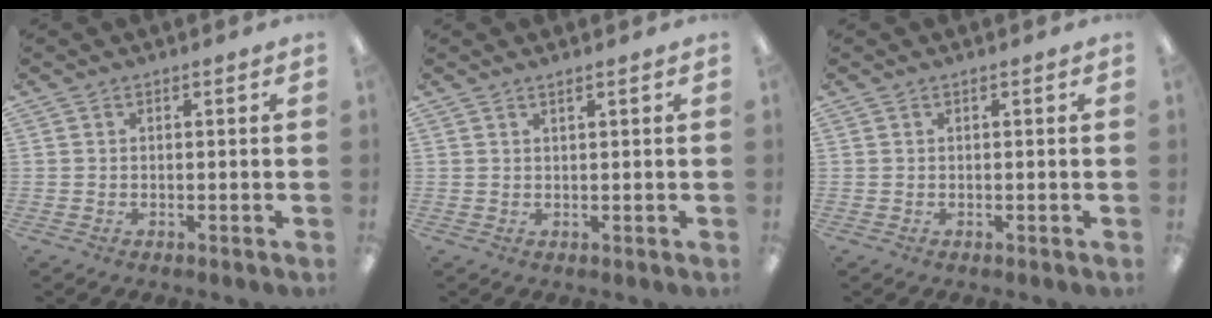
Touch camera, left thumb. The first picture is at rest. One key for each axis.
{"total": 1.1, "fx": 0.9, "fy": 0.1, "fz": 0.7, "tx": -0.014, "ty": -0.001, "tz": 0.015}
{"total": 0.0}